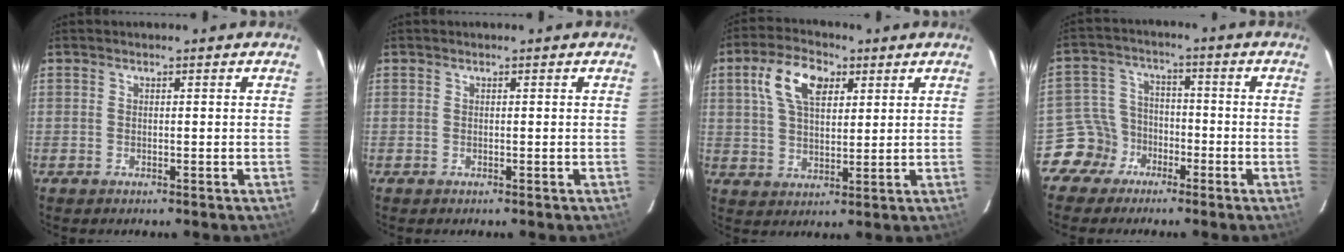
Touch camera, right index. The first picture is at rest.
{"total": 0.0}
{"total": 10.1, "force": [4.2, 5.4, 7.4], "torque": [-0.144, 0.027, 0.077]}
{"total": 7.3, "force": [-4.6, 5.7, 0.3], "torque": [-0.022, 0.029, -0.088]}